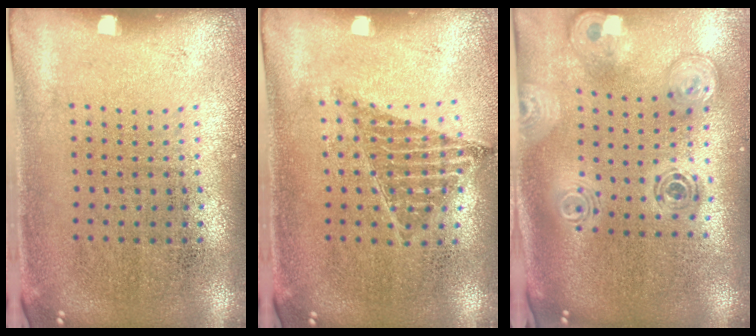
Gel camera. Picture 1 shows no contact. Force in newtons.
{"total": 0.9, "press": 0.9, "slide": 0.2}
{"total": 1.9, "press": 1.6, "slide": 1.0}